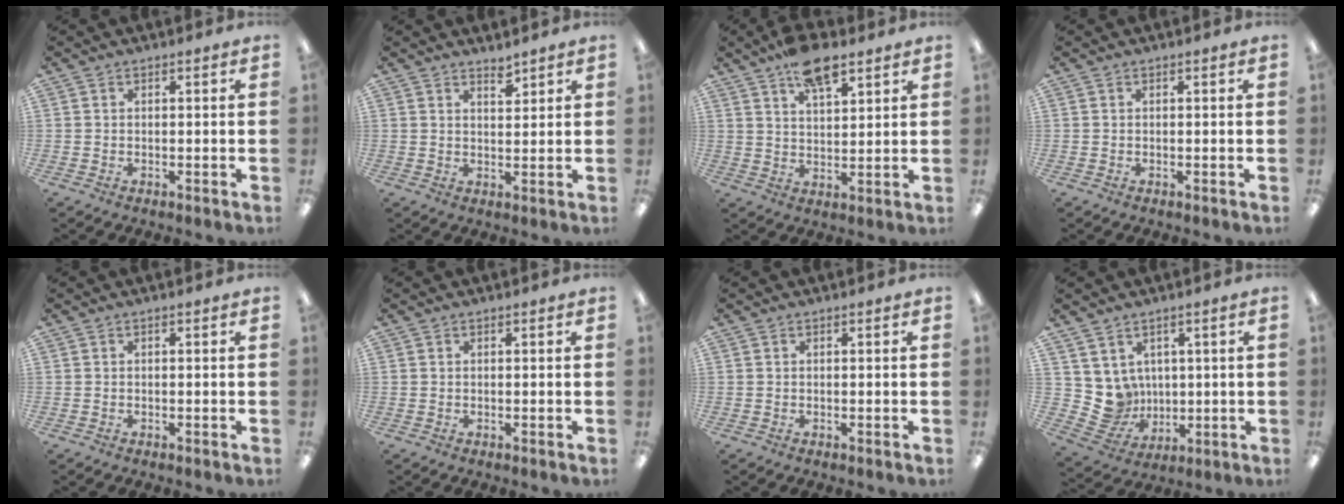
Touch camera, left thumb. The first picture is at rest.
{"total": 2.9, "force": [2.7, 0.7, 0.8], "torque": [-0.004, -0.020, 0.047]}
{"total": 9.7, "force": [6.8, 4.0, 5.6], "torque": [-0.094, -0.028, 0.120]}
{"total": 0.0}
{"total": 0.0}
{"total": 0.0}
{"total": 0.0}
{"total": 7.3, "force": [2.8, 6.7, 0.7], "torque": [-0.043, -0.025, 0.063]}